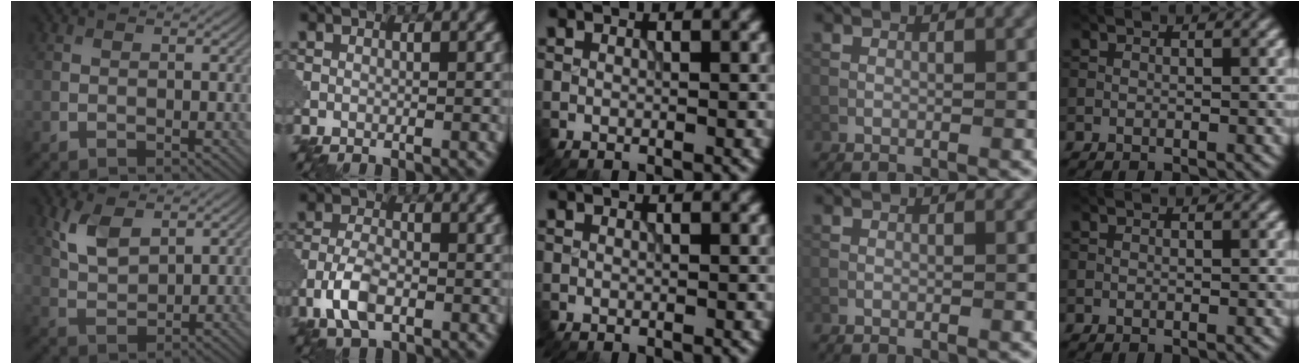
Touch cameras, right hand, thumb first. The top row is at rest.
{"thumb": {"total": 5.1, "force": [2.7, 2.5, 3.5], "torque": [-0.087, -0.002, 0.058]}, "index": {"total": 4.3, "force": [-2.0, 2.1, 3.2], "torque": [-0.064, 0.001, -0.044]}}